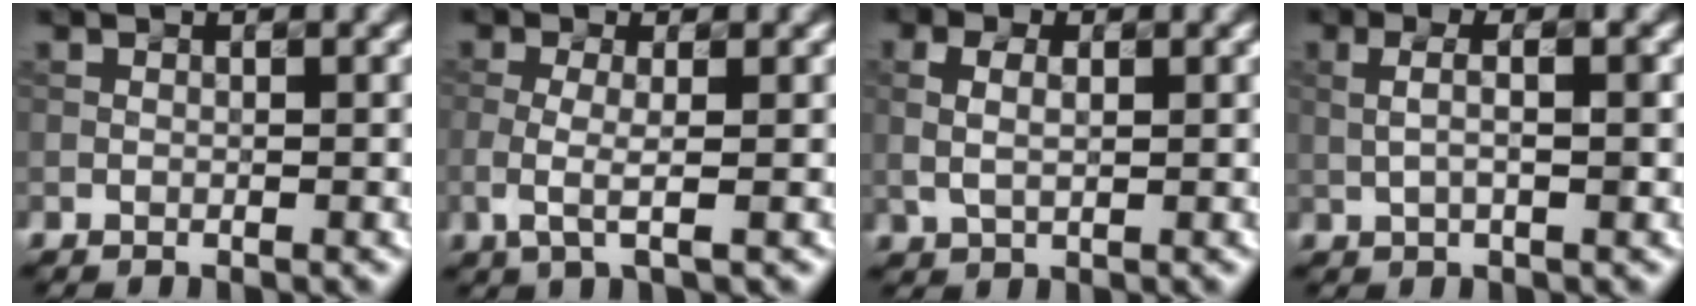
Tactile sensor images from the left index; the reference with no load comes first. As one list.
[{"total": 2.2, "force": [-0.6, 0.5, 2.0], "torque": [-0.051, -0.003, -0.011]}, {"total": 2.0, "force": [0.5, 1.3, 1.4], "torque": [-0.040, 0.001, 0.015]}, {"total": 2.4, "force": [0.4, 0.6, 2.3], "torque": [-0.035, -0.001, 0.008]}]